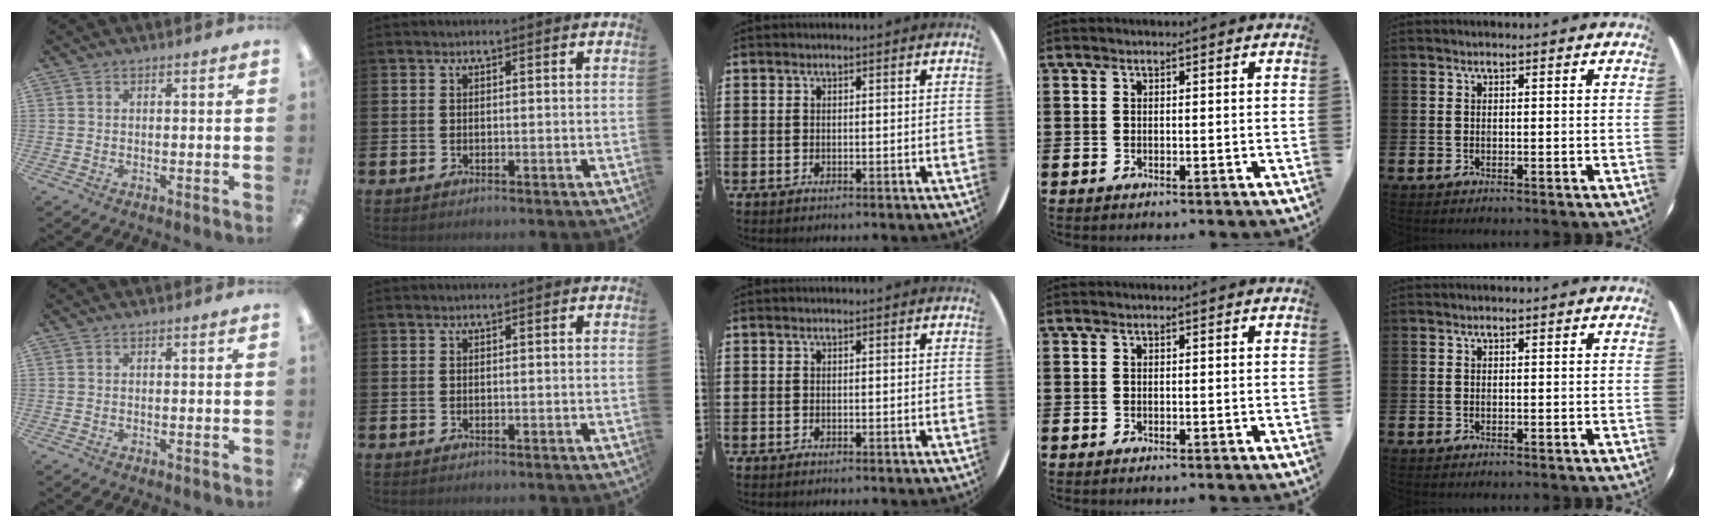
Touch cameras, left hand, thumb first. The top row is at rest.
{}